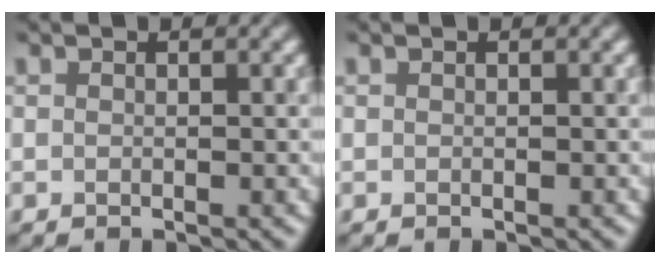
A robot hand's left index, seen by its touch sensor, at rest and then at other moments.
{"total": 0.0}